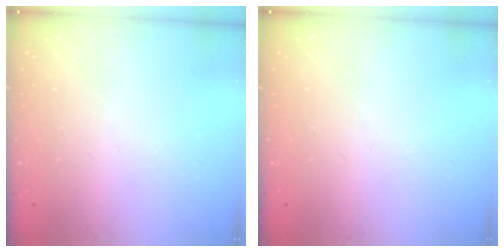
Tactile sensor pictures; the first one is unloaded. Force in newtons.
{"total": 0.0}